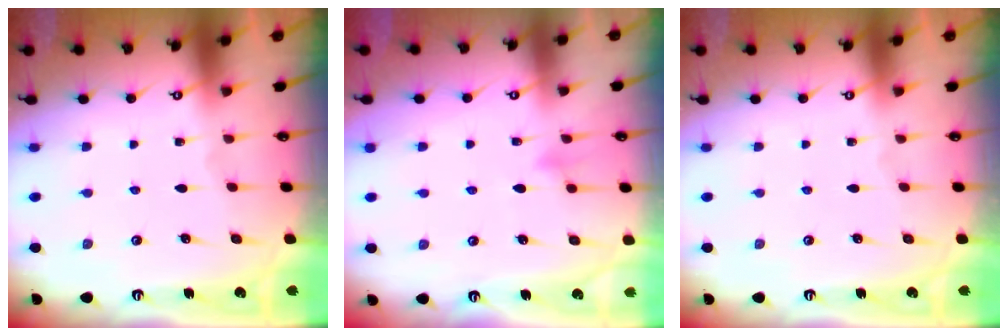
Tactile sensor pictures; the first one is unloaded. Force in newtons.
{"total": 6.5, "press": 6.5, "slide": 0.6}
{"total": 0.0}